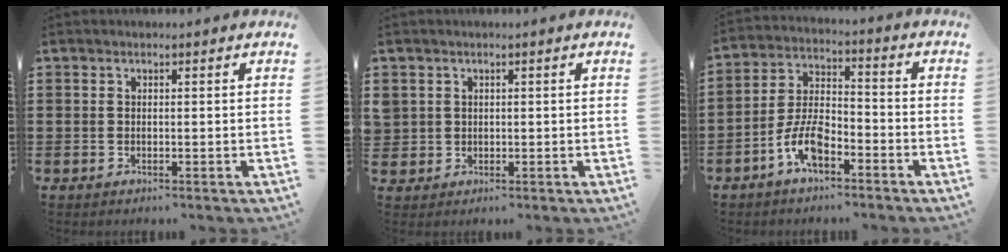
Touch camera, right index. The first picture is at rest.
{"total": 1.5, "force": [0.5, 1.4, 0.1], "torque": [-0.010, 0.005, 0.008]}
{"total": 7.5, "force": [-4.2, 3.3, 5.3], "torque": [-0.121, 0.005, -0.082]}